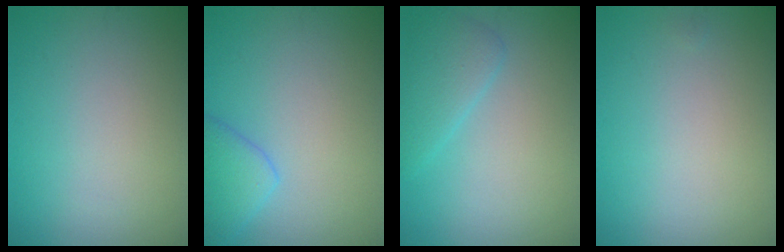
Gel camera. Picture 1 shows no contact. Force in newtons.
{"total": 2.9, "press": 2.9, "slide": 0.2}
{"total": 2.6, "press": 2.6, "slide": 0.1}
{"total": 0.0}